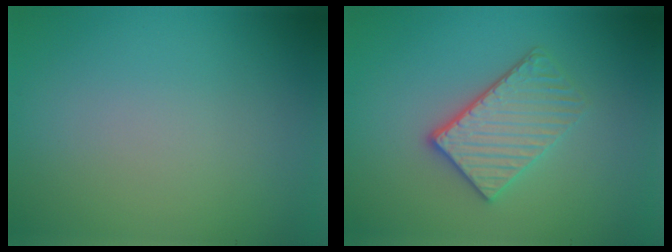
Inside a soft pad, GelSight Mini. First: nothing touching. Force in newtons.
{"total": 3.8, "press": 3.2, "slide": 2.0}